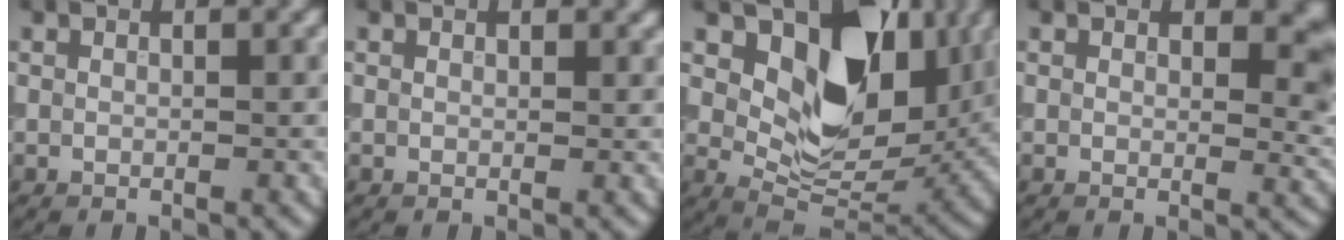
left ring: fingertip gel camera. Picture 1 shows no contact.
{"total": 0.6, "force": [0.4, 0.4, 0.2], "torque": [0.001, -0.004, 0.006]}
{"total": 11.1, "force": [3.6, 6.8, 8.0], "torque": [-0.124, -0.016, 0.061]}
{"total": 4.3, "force": [1.6, 2.4, 3.2], "torque": [-0.030, -0.007, 0.021]}